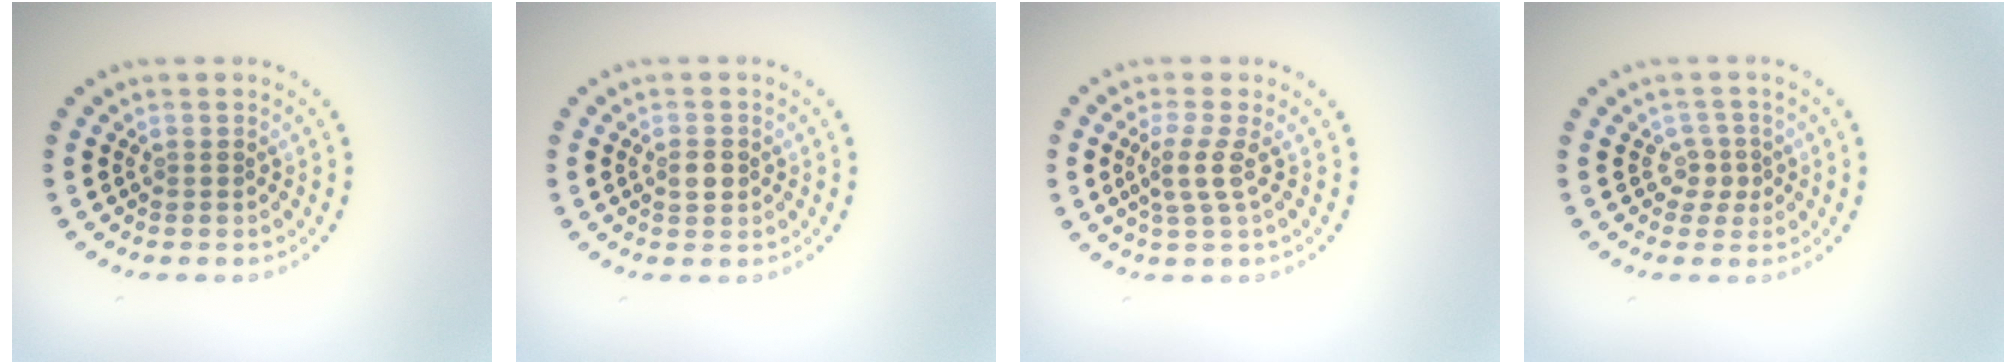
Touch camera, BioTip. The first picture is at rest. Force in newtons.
{"total": 1.6, "press": 1.5, "slide": 0.3}
{"total": 2.1, "press": 1.6, "slide": 1.4}
{"total": 1.7, "press": 1.1, "slide": 1.3}